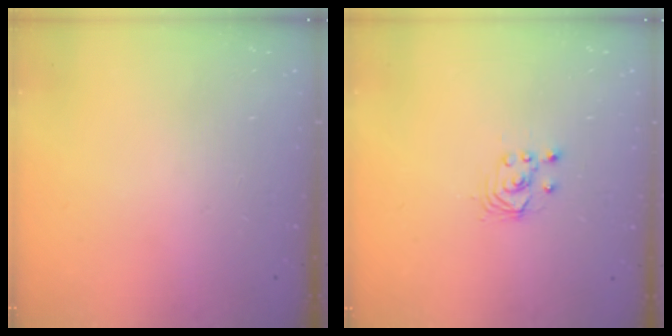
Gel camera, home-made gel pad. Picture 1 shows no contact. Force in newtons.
{"total": 2.5, "press": 2.5, "slide": 0.2}